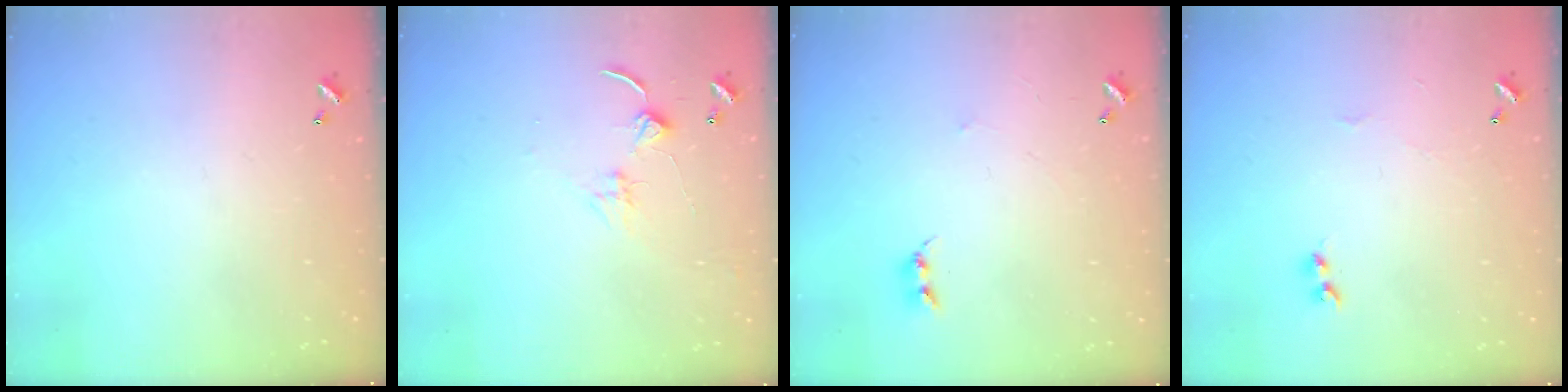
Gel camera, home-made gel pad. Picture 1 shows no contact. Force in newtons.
{"total": 2.4, "press": 2.3, "slide": 0.4}
{"total": 2.4, "press": 2.4, "slide": 0.4}
{"total": 2.1, "press": 2.1, "slide": 0.5}